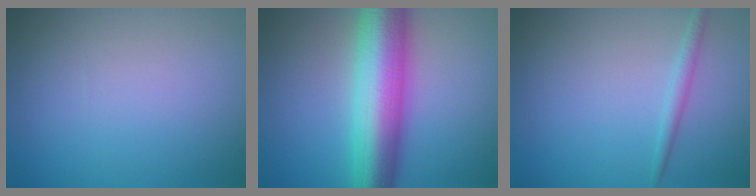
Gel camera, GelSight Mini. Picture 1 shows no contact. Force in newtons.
{"total": 9.8, "press": 9.8, "slide": 0.1}
{"total": 1.3, "press": 1.3, "slide": 0.0}